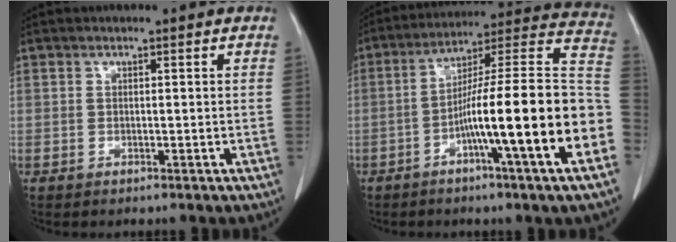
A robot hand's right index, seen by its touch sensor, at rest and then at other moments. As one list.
[{"total": 21.6, "force": [-6.3, -0.3, 20.6], "torque": [-0.251, 0.015, -0.103]}]